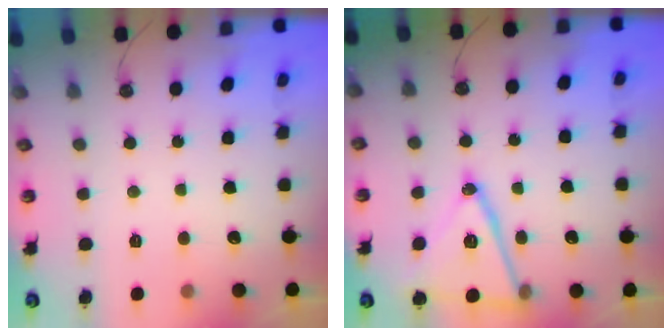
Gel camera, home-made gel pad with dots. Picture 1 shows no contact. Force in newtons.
{"total": 17.0, "press": 16.7, "slide": 3.4}